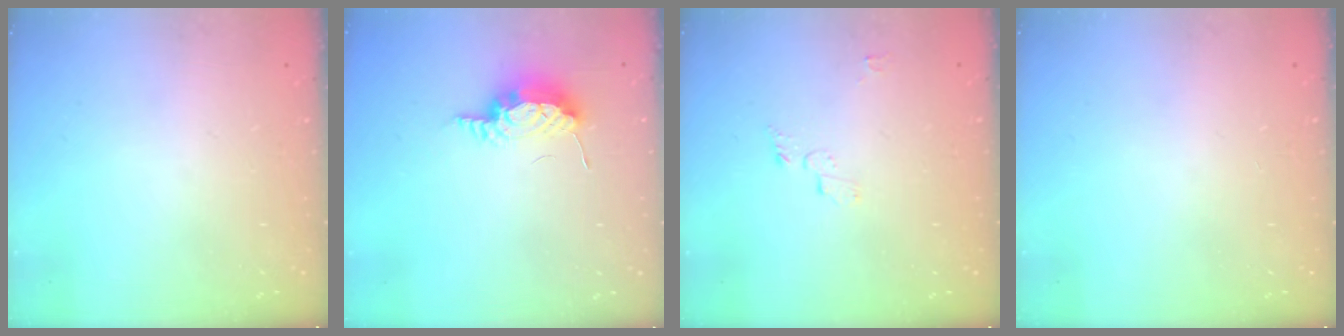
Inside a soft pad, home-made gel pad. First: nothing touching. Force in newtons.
{"total": 7.9, "press": 7.6, "slide": 2.2}
{"total": 4.1, "press": 4.1, "slide": 0.5}
{"total": 7.3, "press": 1.3, "slide": 7.2}